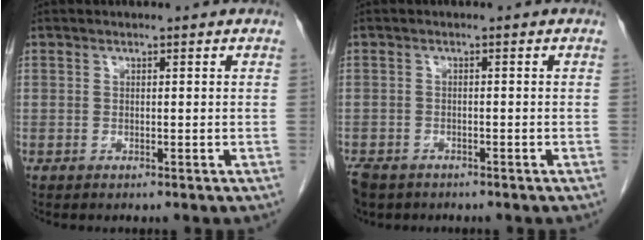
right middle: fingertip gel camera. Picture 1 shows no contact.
{"total": 5.9, "force": [-4.3, 3.4, 2.0], "torque": [-0.045, -0.007, -0.071]}